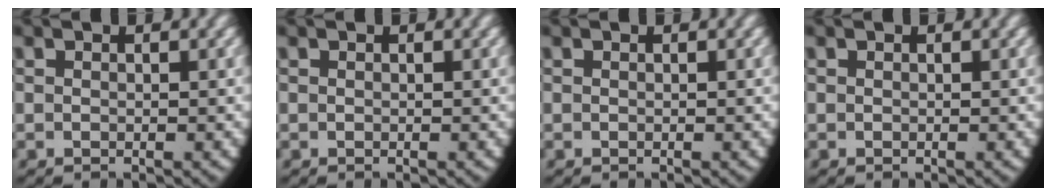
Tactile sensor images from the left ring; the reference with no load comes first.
{"total": 0.0}
{"total": 0.0}
{"total": 0.0}